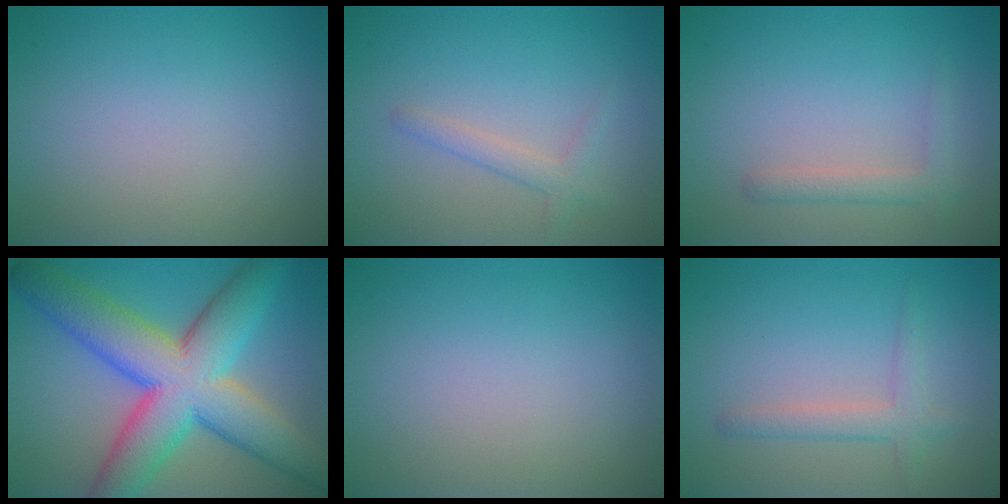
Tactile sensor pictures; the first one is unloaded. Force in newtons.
{"total": 1.7, "press": 1.7, "slide": 0.1}
{"total": 1.8, "press": 1.8, "slide": 0.1}
{"total": 12.5, "press": 12.5, "slide": 0.4}
{"total": 0.0}
{"total": 2.1, "press": 2.1, "slide": 0.1}